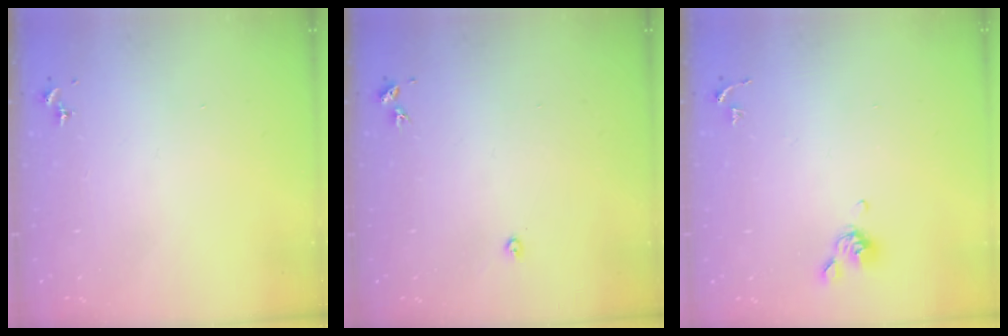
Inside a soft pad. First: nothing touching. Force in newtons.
{"total": 2.2, "press": 2.2, "slide": 0.3}
{"total": 5.2, "press": 5.1, "slide": 1.1}